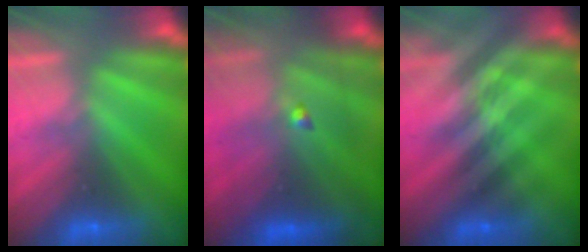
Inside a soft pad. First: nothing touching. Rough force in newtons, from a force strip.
{"total": 8.7}
{"total": 2.4}